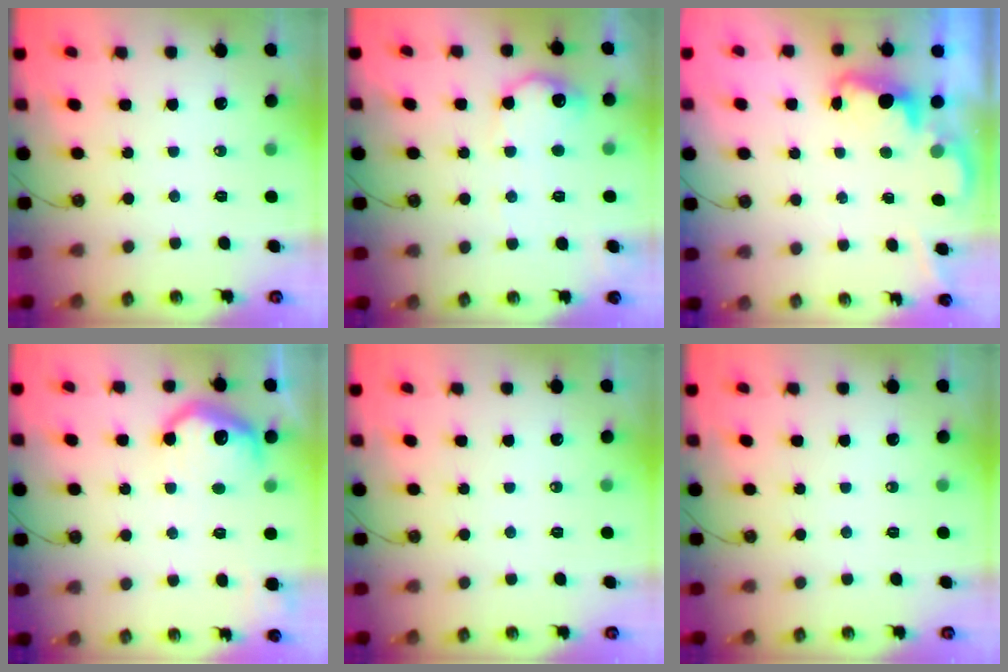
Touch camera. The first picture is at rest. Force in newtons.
{"total": 11.6, "press": 11.6, "slide": 0.5}
{"total": 2.0, "press": 1.9, "slide": 0.6}
{"total": 9.7, "press": 9.7, "slide": 0.7}
{"total": 0.0}
{"total": 0.0}